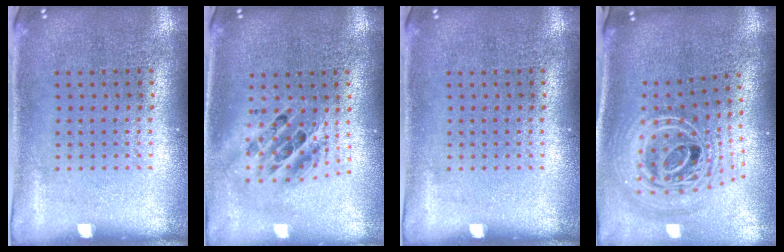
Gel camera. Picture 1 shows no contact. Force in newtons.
{"total": 1.8, "press": 1.4, "slide": 1.1}
{"total": 0.0}
{"total": 2.8, "press": 1.9, "slide": 2.0}